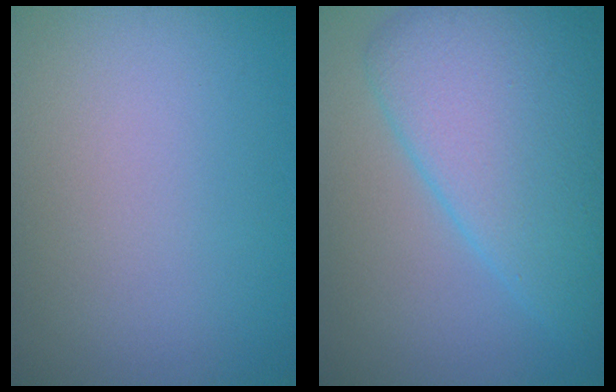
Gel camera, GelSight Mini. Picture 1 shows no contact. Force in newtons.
{"total": 9.1, "press": 9.1, "slide": 0.0}